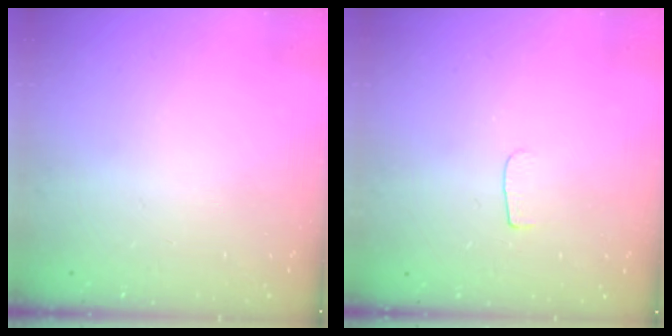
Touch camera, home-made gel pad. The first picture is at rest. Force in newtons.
{"total": 3.3, "press": 3.3, "slide": 0.3}